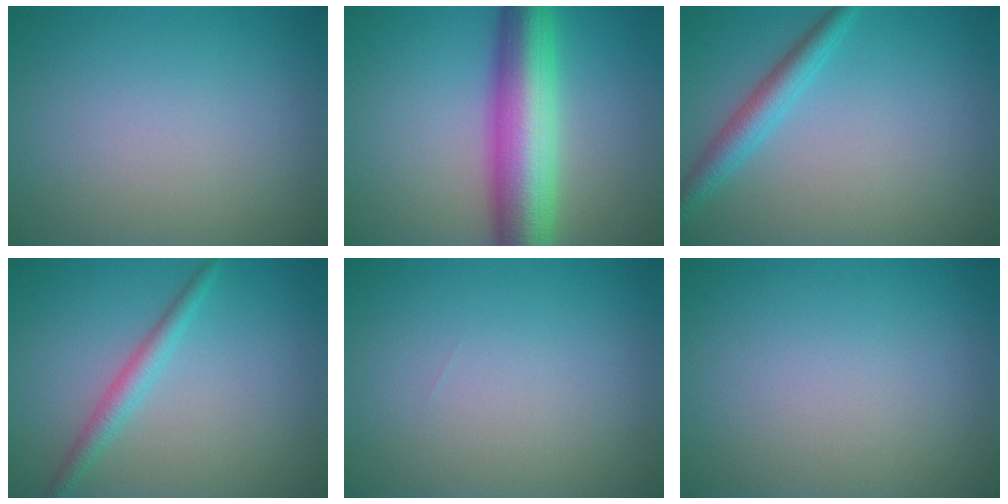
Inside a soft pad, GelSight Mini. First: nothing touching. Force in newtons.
{"total": 9.9, "press": 9.9, "slide": 0.1}
{"total": 2.8, "press": 2.8, "slide": 0.1}
{"total": 2.1, "press": 2.1, "slide": 0.0}
{"total": 0.0}
{"total": 0.0}